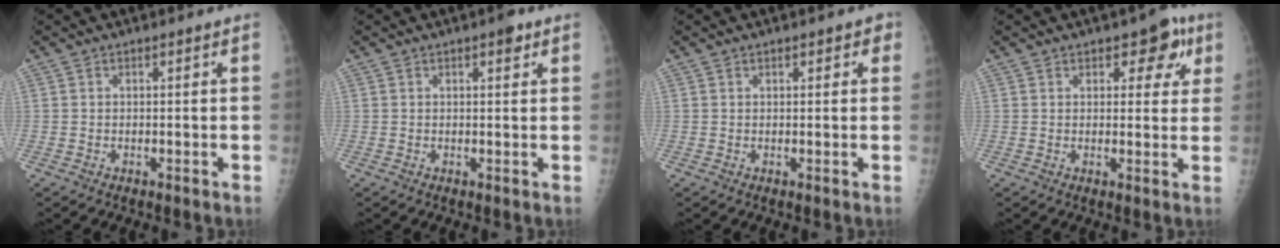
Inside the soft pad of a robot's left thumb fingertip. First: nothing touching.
{"total": 1.9, "force": [1.1, 0.7, 1.4], "torque": [-0.014, -0.002, 0.013]}
{"total": 1.8, "force": [1.0, 1.1, 1.1], "torque": [0.004, 0.000, 0.009]}
{"total": 6.5, "force": [3.2, 3.7, 4.2], "torque": [-0.012, -0.008, 0.033]}